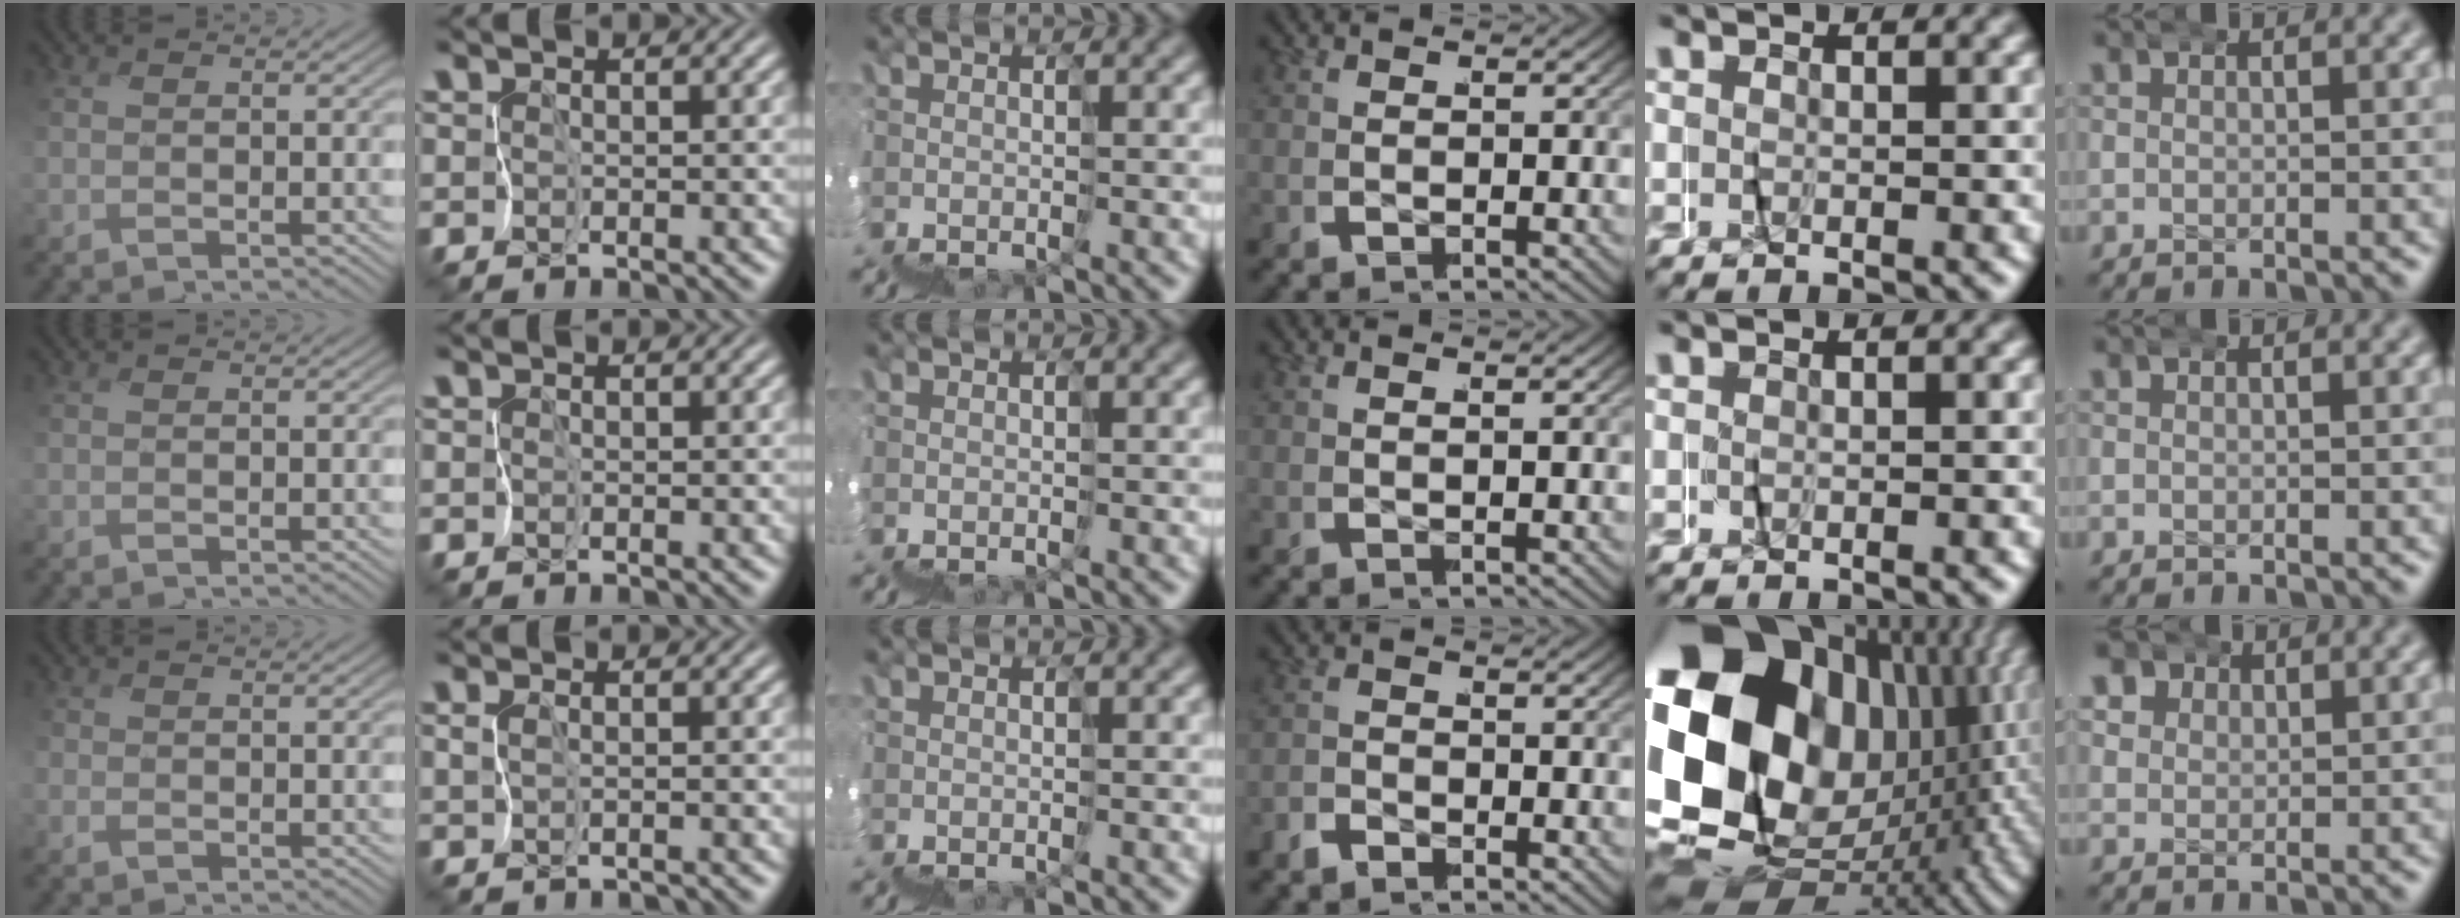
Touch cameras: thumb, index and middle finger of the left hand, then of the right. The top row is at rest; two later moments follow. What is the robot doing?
{"motion": "wrap", "object": "felt sheet"}